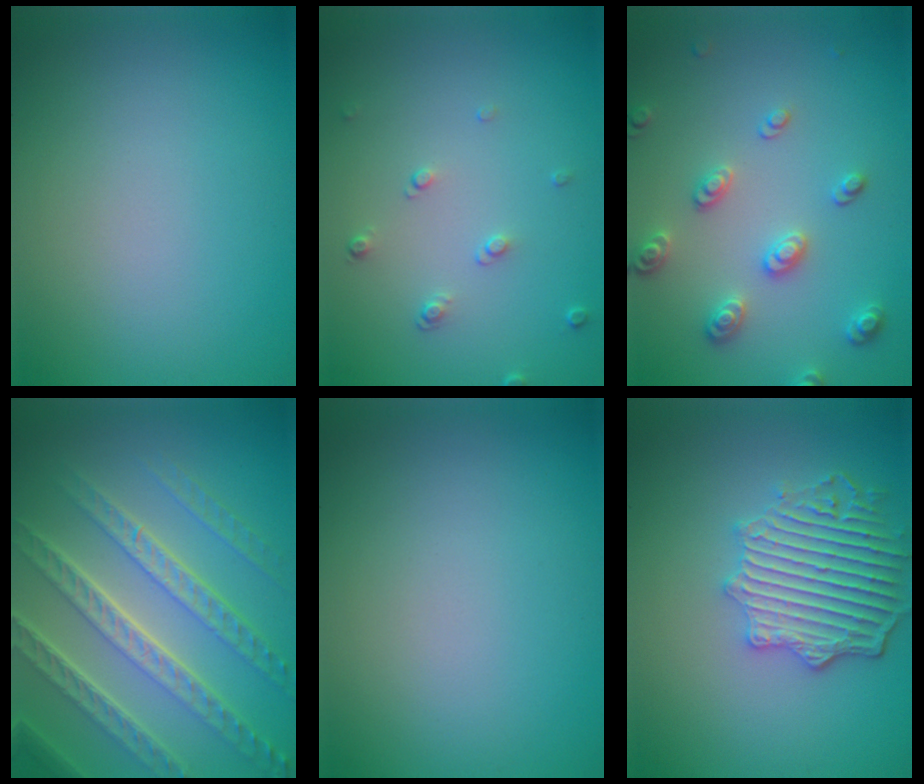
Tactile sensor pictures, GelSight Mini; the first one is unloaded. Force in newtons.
{"total": 1.1, "press": 0.8, "slide": 0.8}
{"total": 2.9, "press": 2.7, "slide": 1.0}
{"total": 7.6, "press": 5.3, "slide": 5.5}
{"total": 0.0}
{"total": 5.3, "press": 4.5, "slide": 2.7}